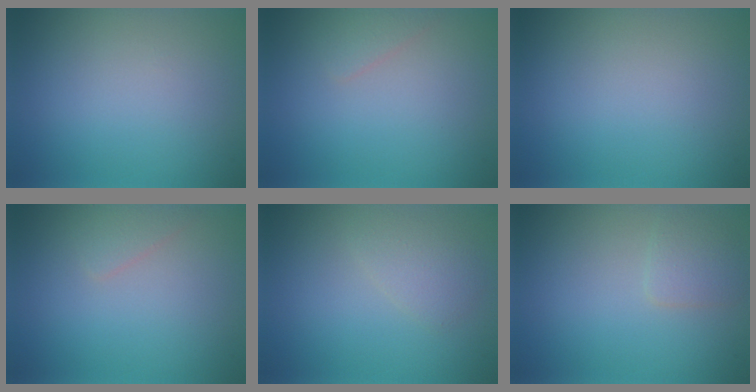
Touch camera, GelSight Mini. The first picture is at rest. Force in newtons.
{"total": 0.9, "press": 0.9, "slide": 0.1}
{"total": 0.0}
{"total": 1.1, "press": 1.1, "slide": 0.1}
{"total": 1.5, "press": 1.5, "slide": 0.1}
{"total": 1.6, "press": 1.6, "slide": 0.1}